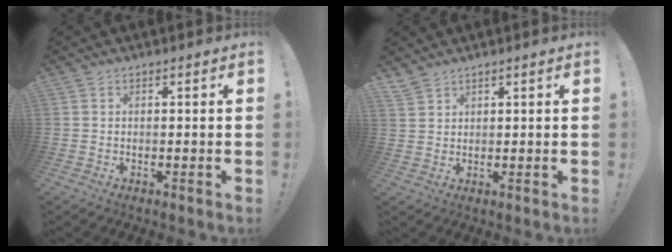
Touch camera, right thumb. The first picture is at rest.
{"total": 2.9, "force": [2.7, 0.9, 0.9], "torque": [-0.015, -0.017, 0.051]}